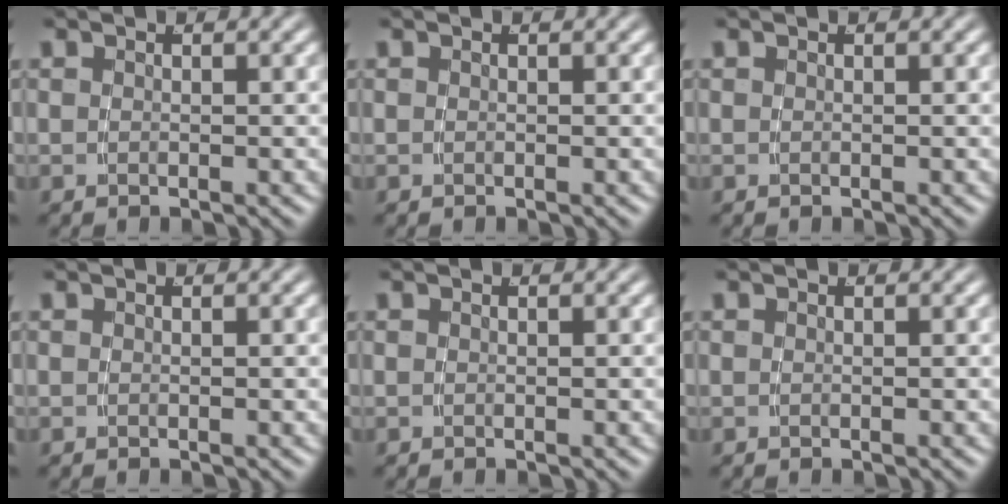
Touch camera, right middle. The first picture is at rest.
{"total": 0.0}
{"total": 0.0}
{"total": 0.0}
{"total": 0.0}
{"total": 0.0}